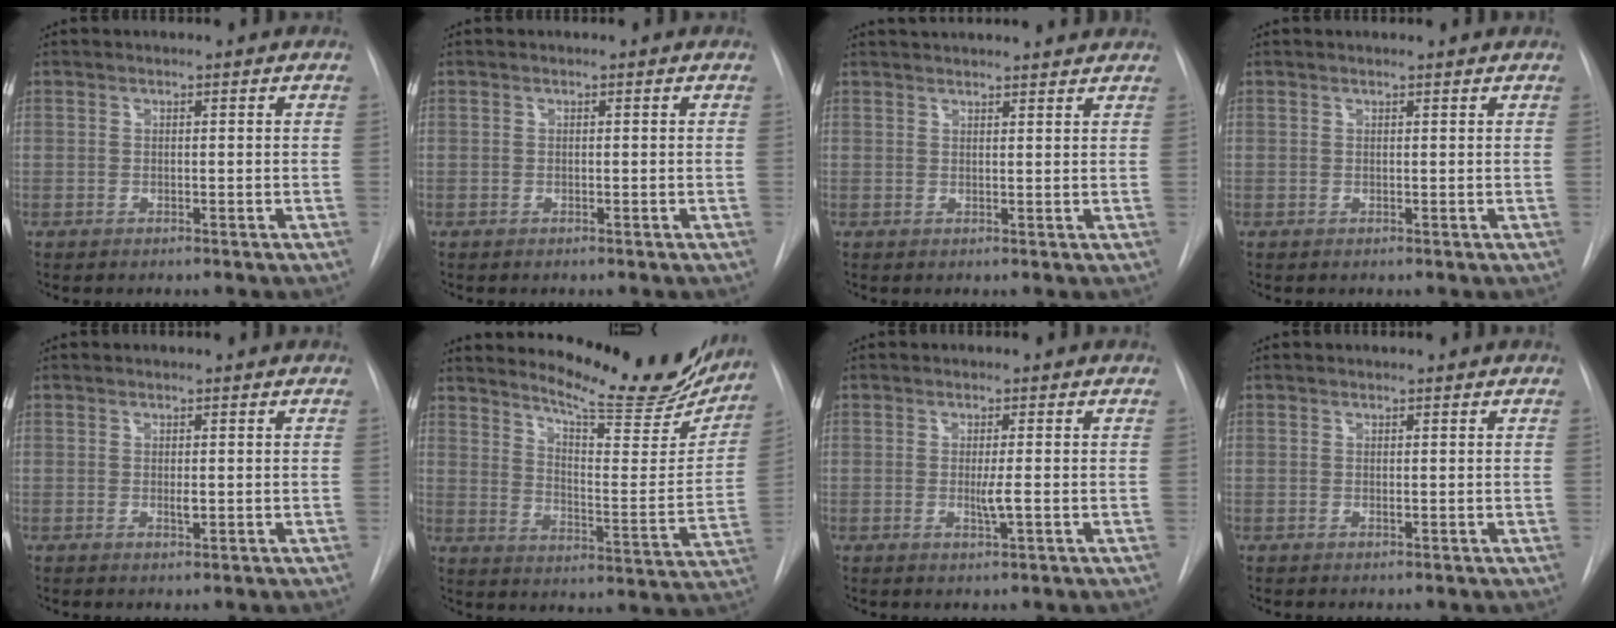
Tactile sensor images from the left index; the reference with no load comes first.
{"total": 0.0}
{"total": 11.0, "force": [10.5, 1.1, 3.3], "torque": [-0.045, 0.026, 0.131]}
{"total": 1.9, "force": [1.8, -0.1, 0.3], "torque": [-0.007, 0.010, 0.022]}
{"total": 0.8, "force": [0.1, 0.2, 0.8], "torque": [-0.015, -0.003, 0.004]}
{"total": 20.0, "force": [18.2, 2.9, 7.7], "torque": [-0.107, -0.067, 0.238]}
{"total": 2.0, "force": [-0.2, -0.3, 1.9], "torque": [-0.038, -0.006, -0.004]}
{"total": 0.5, "force": [0.4, 0.0, 0.3], "torque": [-0.006, 0.001, 0.009]}